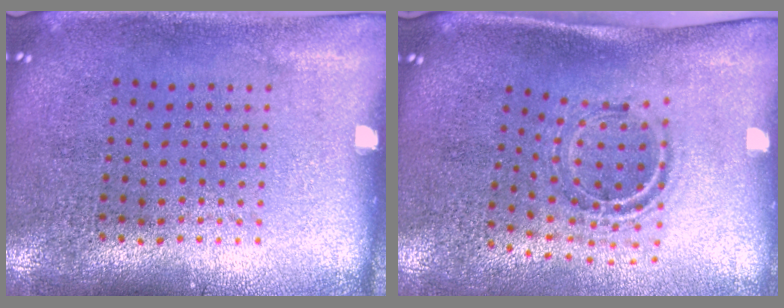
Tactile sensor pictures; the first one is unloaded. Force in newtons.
{"total": 1.1, "press": 1.0, "slide": 0.4}